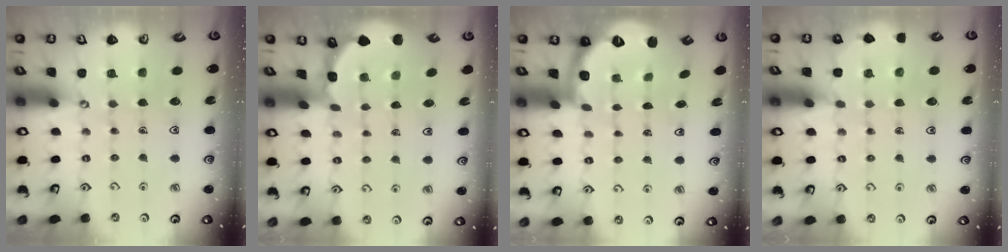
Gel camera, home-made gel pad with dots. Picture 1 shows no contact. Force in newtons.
{"total": 1.7, "press": 1.7, "slide": 0.1}
{"total": 2.6, "press": 1.5, "slide": 2.1}
{"total": 1.6, "press": 1.5, "slide": 0.3}